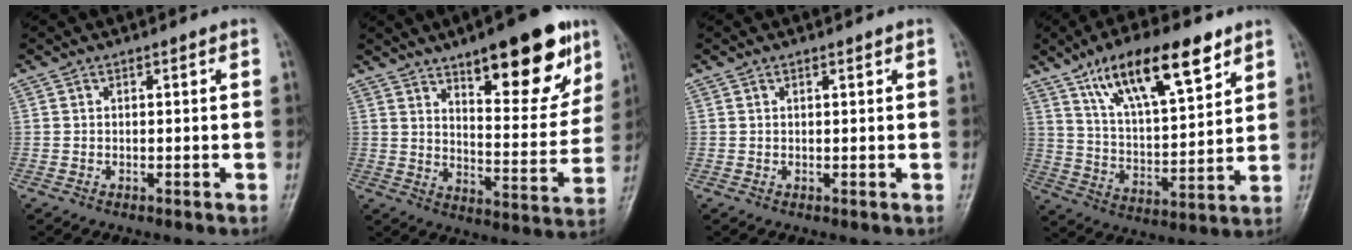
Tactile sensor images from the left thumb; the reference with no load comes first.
{"total": 19.5, "force": [11.4, 6.8, 14.2], "torque": [-0.150, -0.057, 0.169]}
{"total": 0.5, "force": [0.4, 0.1, 0.4], "torque": [-0.006, -0.001, 0.007]}
{"total": 18.3, "force": [10.8, 6.4, 13.3], "torque": [-0.193, -0.039, 0.191]}